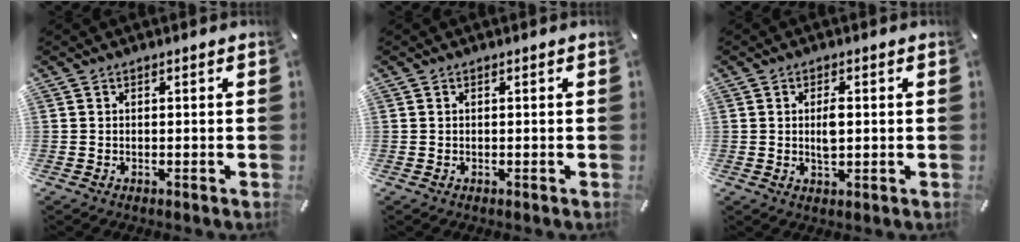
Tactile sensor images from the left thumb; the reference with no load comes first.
{"total": 0.0}
{"total": 3.7, "force": [0.3, 1.6, 3.3], "torque": [-0.074, -0.006, -0.002]}